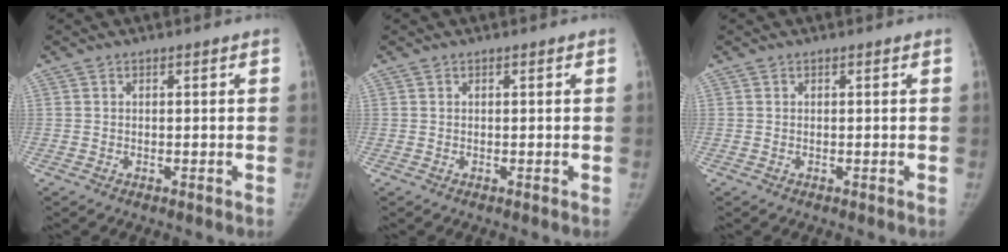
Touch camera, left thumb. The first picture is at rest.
{"total": 0.0}
{"total": 0.0}